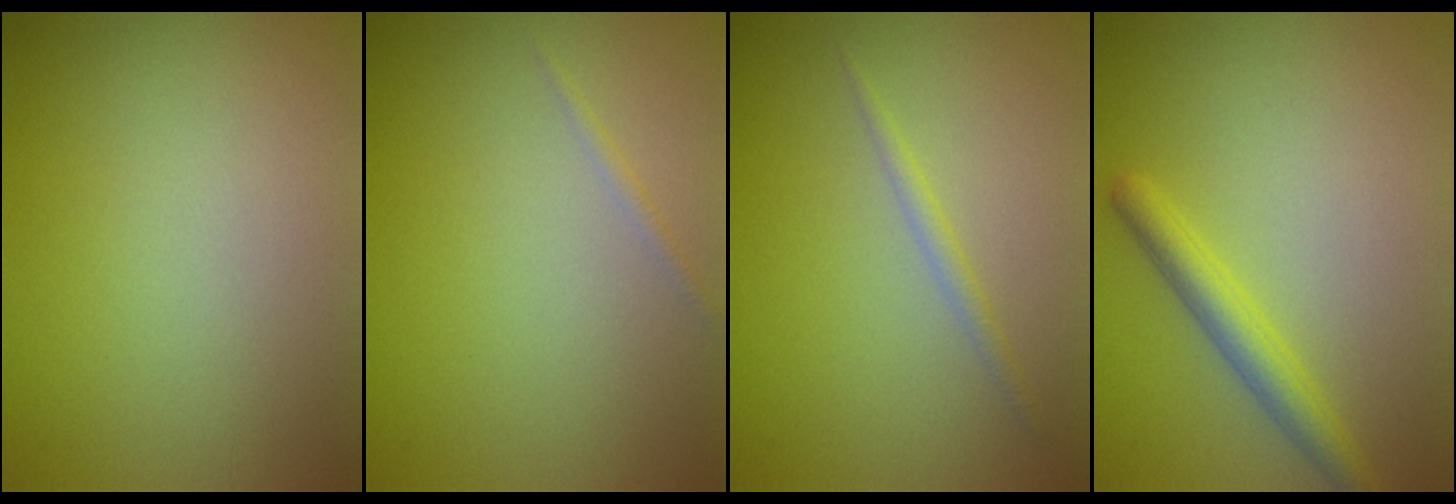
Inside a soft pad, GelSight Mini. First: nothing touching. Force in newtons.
{"total": 0.7, "press": 0.7, "slide": 0.0}
{"total": 1.1, "press": 1.1, "slide": 0.1}
{"total": 2.8, "press": 2.8, "slide": 0.2}